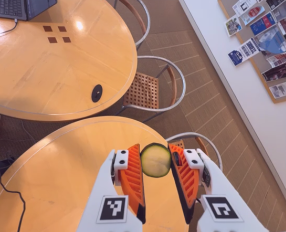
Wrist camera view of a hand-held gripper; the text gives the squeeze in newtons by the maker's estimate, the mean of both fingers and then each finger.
{"total": 9.3, "left": 9.6, "right": 8.9}